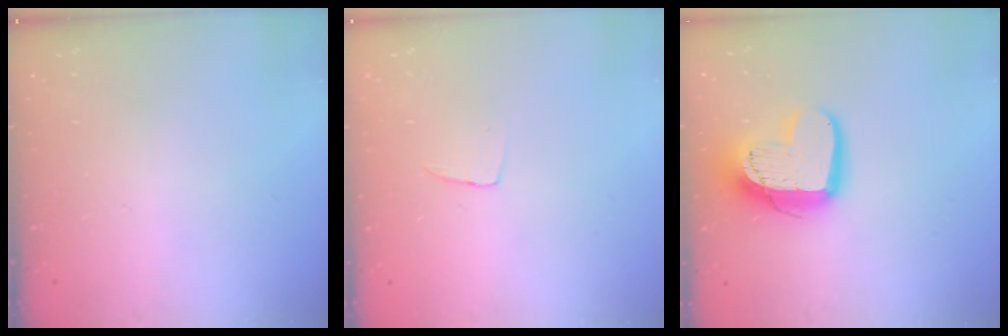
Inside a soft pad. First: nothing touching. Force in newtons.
{"total": 2.9, "press": 2.9, "slide": 0.1}
{"total": 14.7, "press": 14.6, "slide": 1.2}